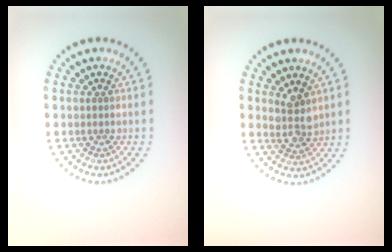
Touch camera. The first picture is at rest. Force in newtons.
{"total": 2.5, "press": 2.1, "slide": 1.3}